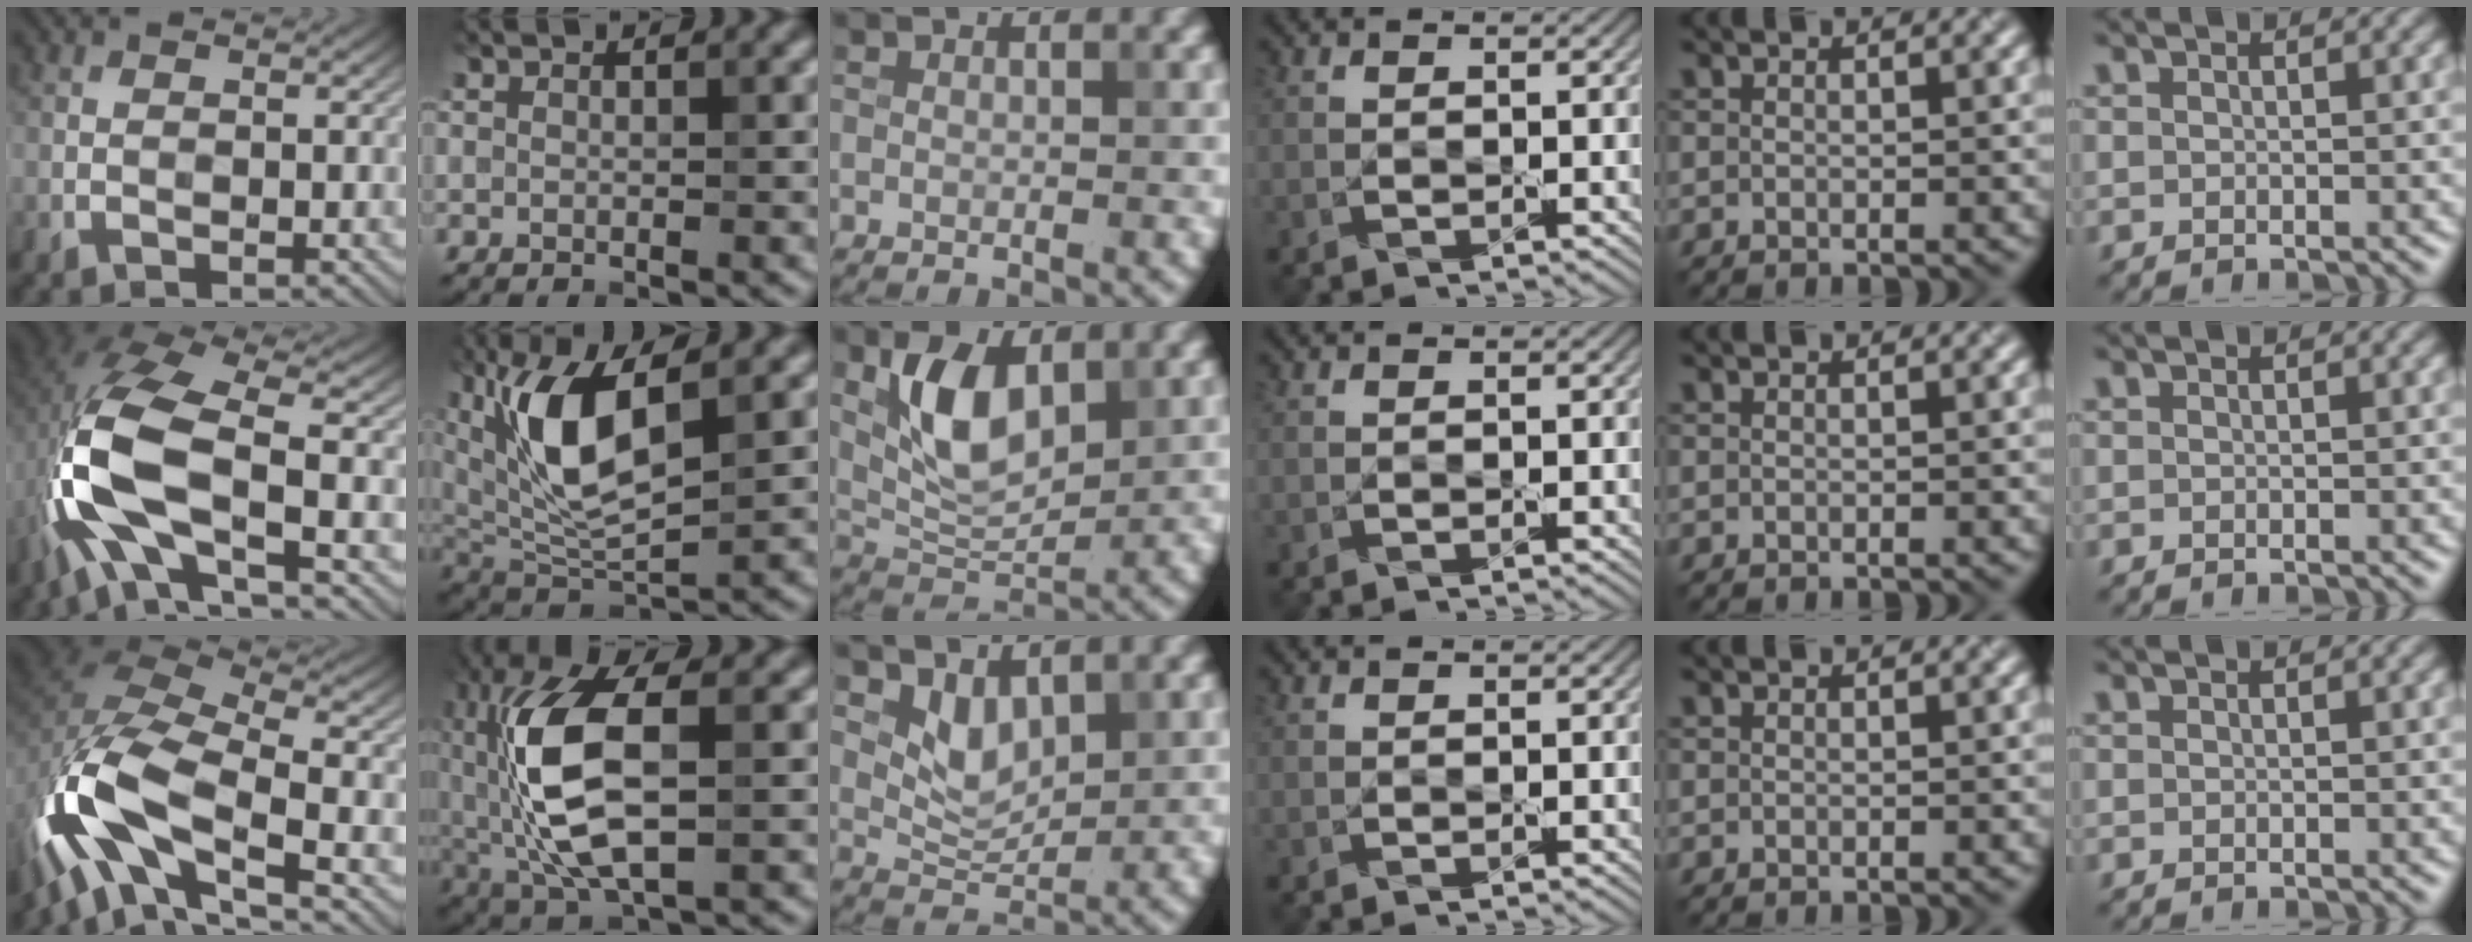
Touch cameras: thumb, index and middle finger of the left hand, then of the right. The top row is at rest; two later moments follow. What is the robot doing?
{"motion": "lift_and_place", "object": "knife"}